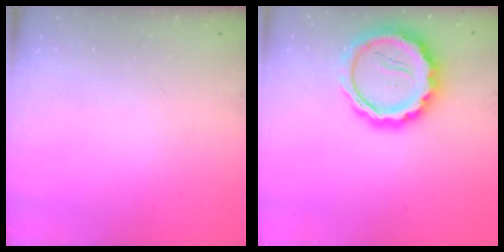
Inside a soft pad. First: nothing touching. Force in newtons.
{"total": 17.4, "press": 17.1, "slide": 3.4}